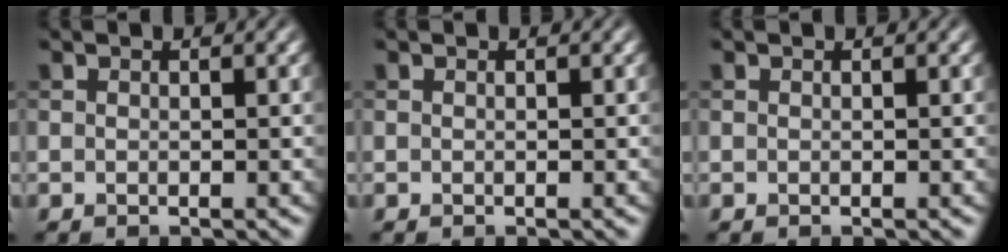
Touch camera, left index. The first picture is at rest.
{"total": 0.0}
{"total": 0.0}